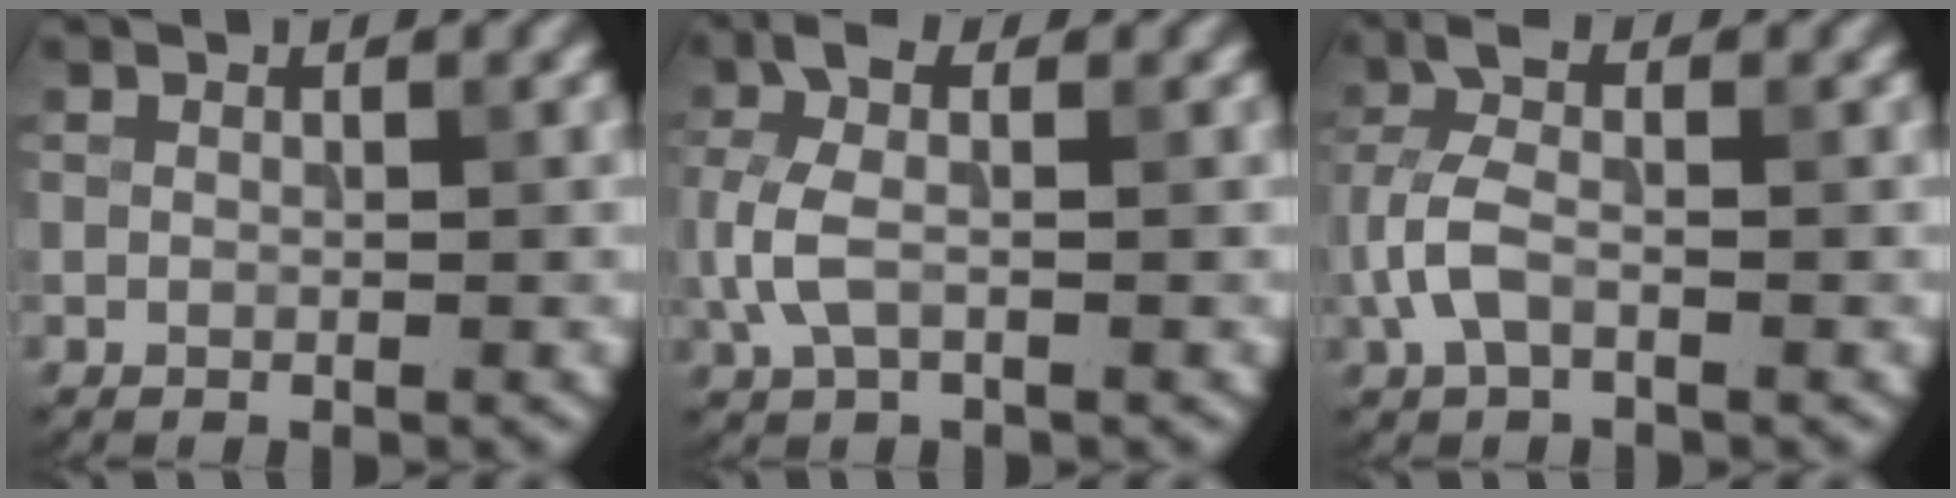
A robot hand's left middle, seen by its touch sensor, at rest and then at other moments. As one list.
[{"total": 4.0, "force": [-0.1, 2.0, 3.5], "torque": [-0.092, 0.008, -0.010]}, {"total": 3.6, "force": [-1.1, 1.7, 3.0], "torque": [-0.078, 0.008, -0.032]}]